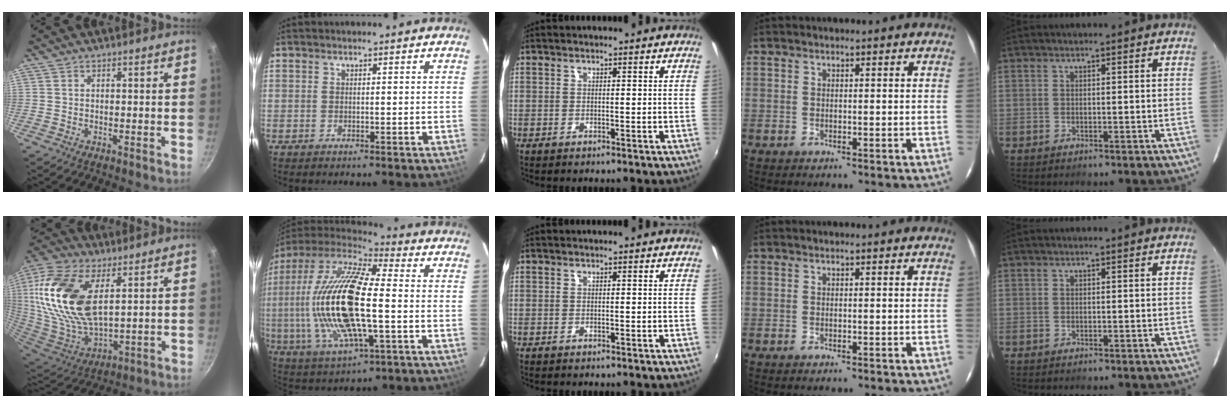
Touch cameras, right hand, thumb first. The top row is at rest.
{"thumb": {"total": 23.4, "force": [6.7, 12.5, 18.6], "torque": [-0.375, -0.026, 0.128]}, "index": {"total": 23.4, "force": [-1.5, 7.6, 22.0], "torque": [-0.430, -0.009, -0.035]}}